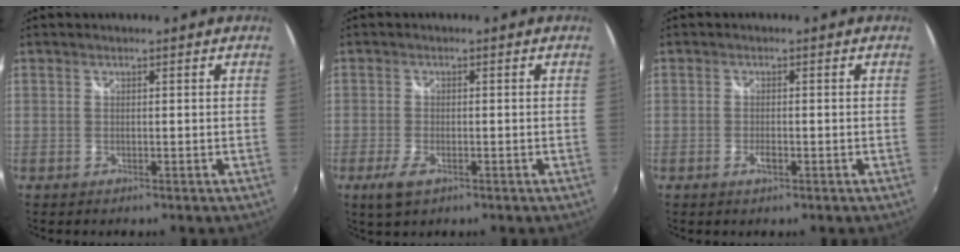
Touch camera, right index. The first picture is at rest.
{"total": 4.2, "force": [-2.3, 1.8, 3.0], "torque": [-0.069, -0.010, -0.042]}
{"total": 1.7, "force": [-0.9, 0.7, 1.3], "torque": [-0.026, -0.004, -0.014]}